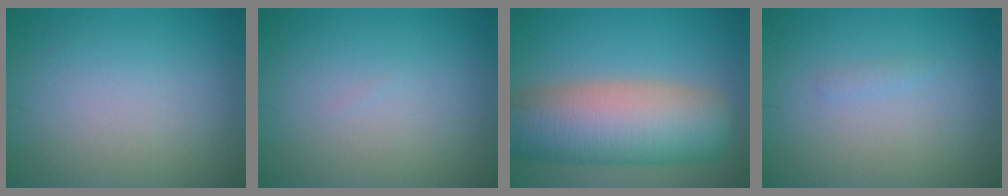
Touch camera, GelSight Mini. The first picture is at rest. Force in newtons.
{"total": 0.0}
{"total": 11.2, "press": 11.2, "slide": 0.6}
{"total": 0.6, "press": 0.6, "slide": 0.1}